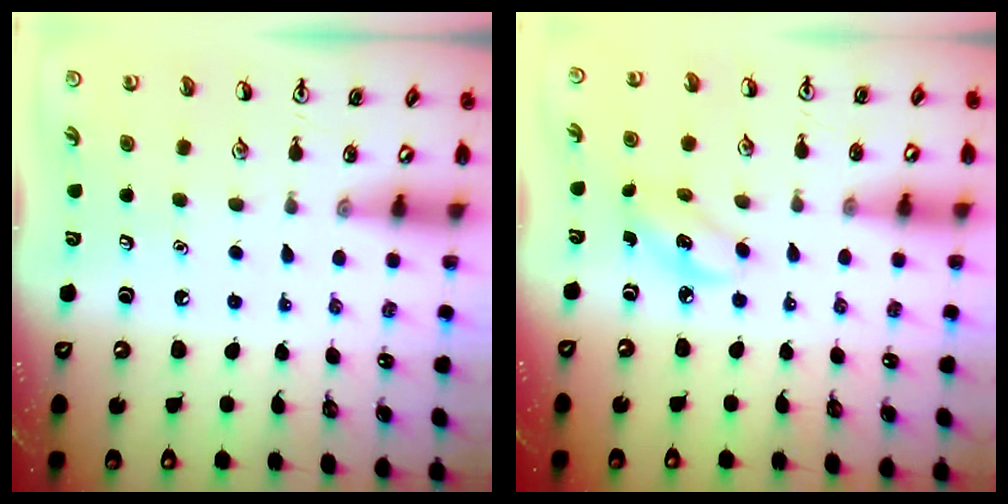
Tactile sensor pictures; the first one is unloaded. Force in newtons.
{"total": 3.0, "press": 2.9, "slide": 0.8}